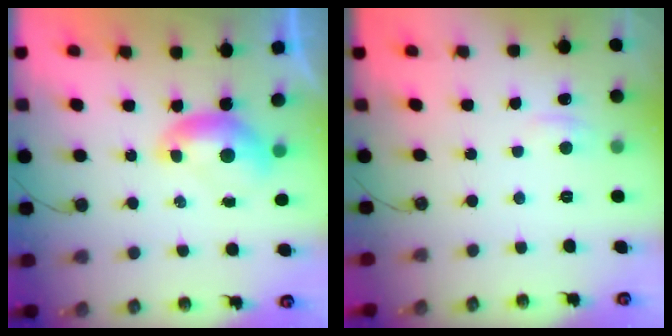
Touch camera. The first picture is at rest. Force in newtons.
{"total": 1.9, "press": 1.8, "slide": 0.6}